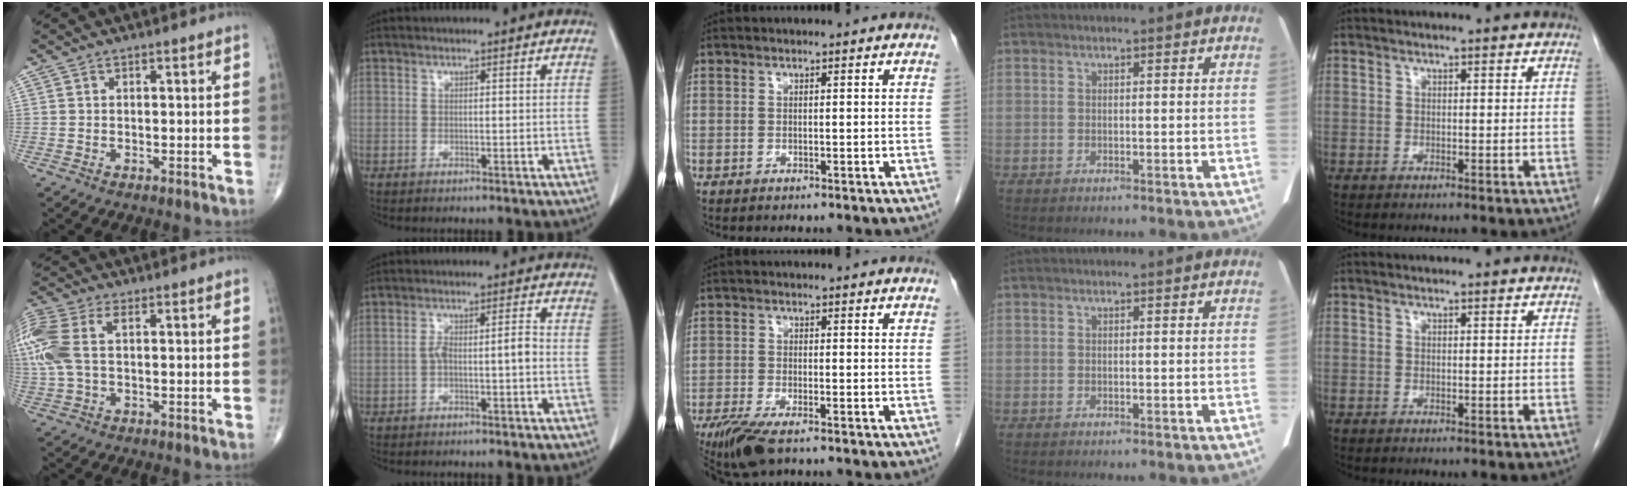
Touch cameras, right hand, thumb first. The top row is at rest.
{"thumb": {"total": 12.3, "force": [2.3, 7.0, 9.9], "torque": [-0.282, 0.024, 0.045]}, "index": {"total": 3.8, "force": [-1.1, 0.7, 3.6], "torque": [-0.063, 0.016, -0.015]}, "middle": {"total": 6.5, "force": [-4.6, 1.5, 4.4], "torque": [-0.080, -0.016, -0.081]}}